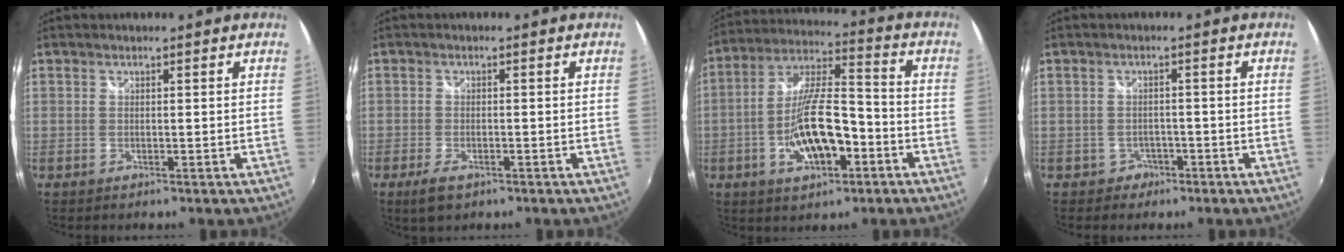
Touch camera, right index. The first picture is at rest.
{"total": 3.9, "force": [-2.4, 1.7, 2.5], "torque": [-0.059, -0.007, -0.043]}
{"total": 14.2, "force": [-5.0, 5.3, 12.2], "torque": [-0.241, 0.008, -0.079]}
{"total": 3.1, "force": [-1.7, 2.5, 0.2], "torque": [-0.010, 0.009, -0.024]}